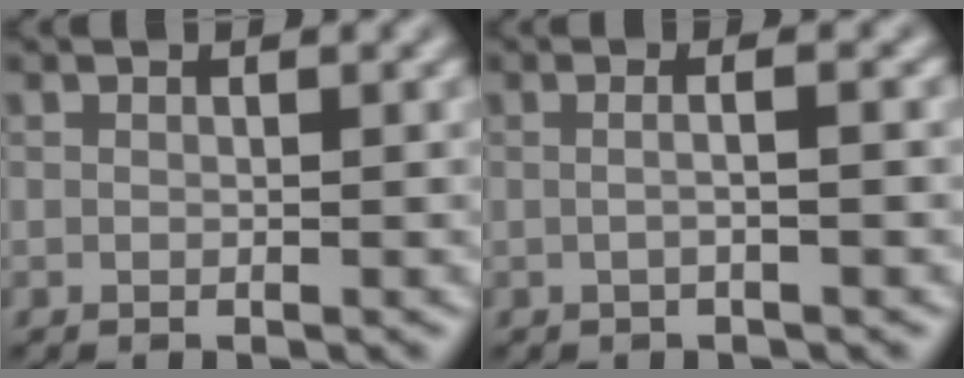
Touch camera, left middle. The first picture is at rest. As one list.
[{"total": 2.9, "force": [0.4, 1.3, 2.6], "torque": [-0.010, 0.004, -0.022]}]